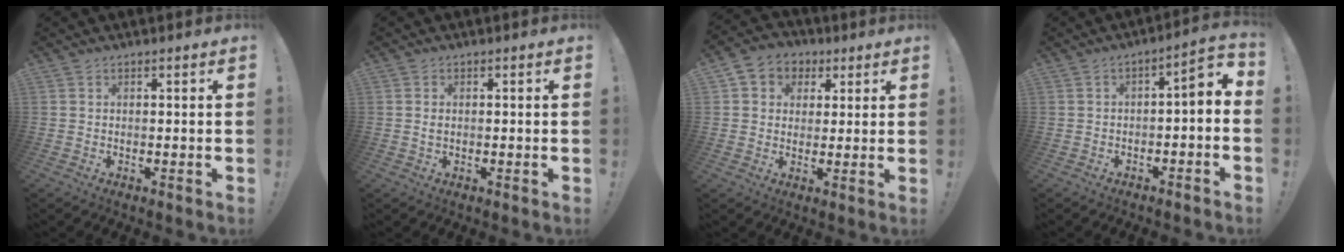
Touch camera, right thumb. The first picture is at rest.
{"total": 0.9, "force": [0.0, 0.5, 0.7], "torque": [-0.013, 0.003, 0.001]}
{"total": 6.6, "force": [1.0, 6.3, 1.9], "torque": [-0.027, 0.005, 0.025]}
{"total": 3.8, "force": [-0.7, 0.7, 3.7], "torque": [-0.040, -0.014, -0.020]}